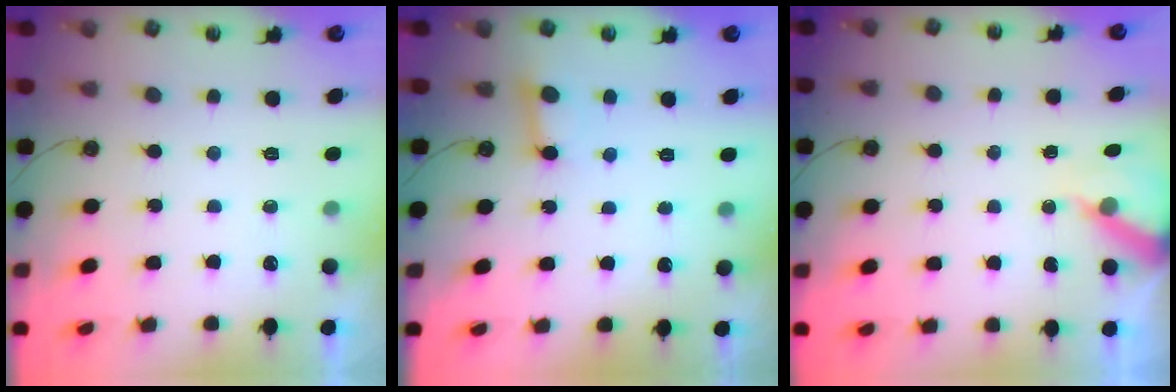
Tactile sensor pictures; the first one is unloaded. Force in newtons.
{"total": 3.2, "press": 3.1, "slide": 0.2}
{"total": 7.0, "press": 7.0, "slide": 0.4}